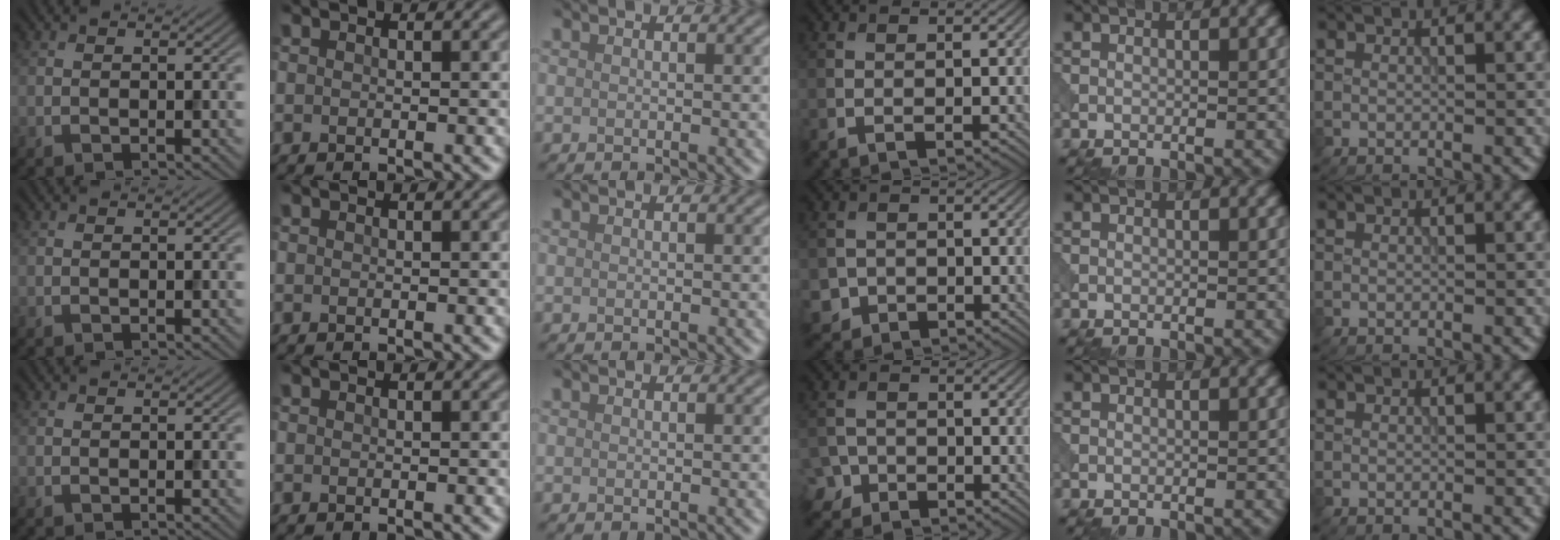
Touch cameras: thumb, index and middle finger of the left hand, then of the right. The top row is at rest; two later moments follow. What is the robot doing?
{"motion": "open", "object": "sandwich press"}